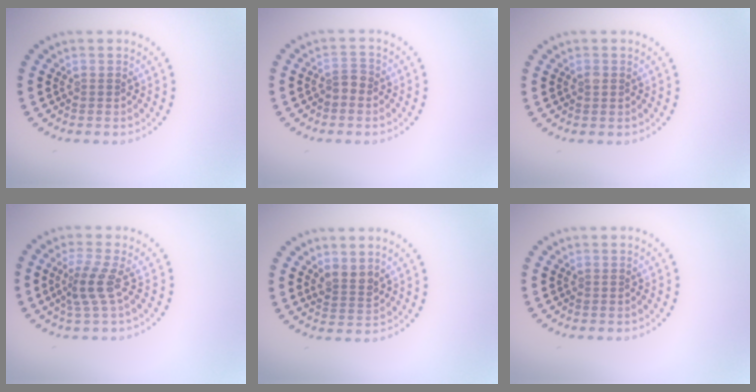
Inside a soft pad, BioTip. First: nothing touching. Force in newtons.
{"total": 1.2, "press": 1.1, "slide": 0.5}
{"total": 0.7, "press": 0.7, "slide": 0.1}
{"total": 2.6, "press": 1.9, "slide": 1.8}
{"total": 2.0, "press": 1.7, "slide": 1.0}
{"total": 0.0}